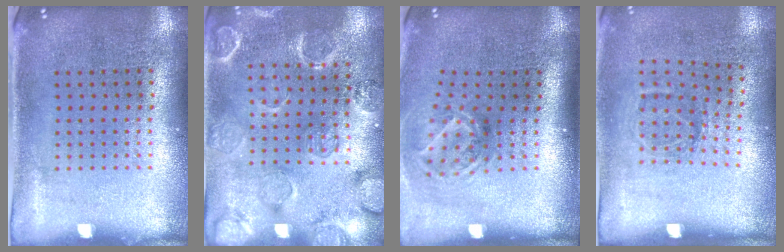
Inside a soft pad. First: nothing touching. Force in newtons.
{"total": 2.4, "press": 2.3, "slide": 0.8}
{"total": 1.9, "press": 1.3, "slide": 1.5}
{"total": 1.2, "press": 0.8, "slide": 0.8}